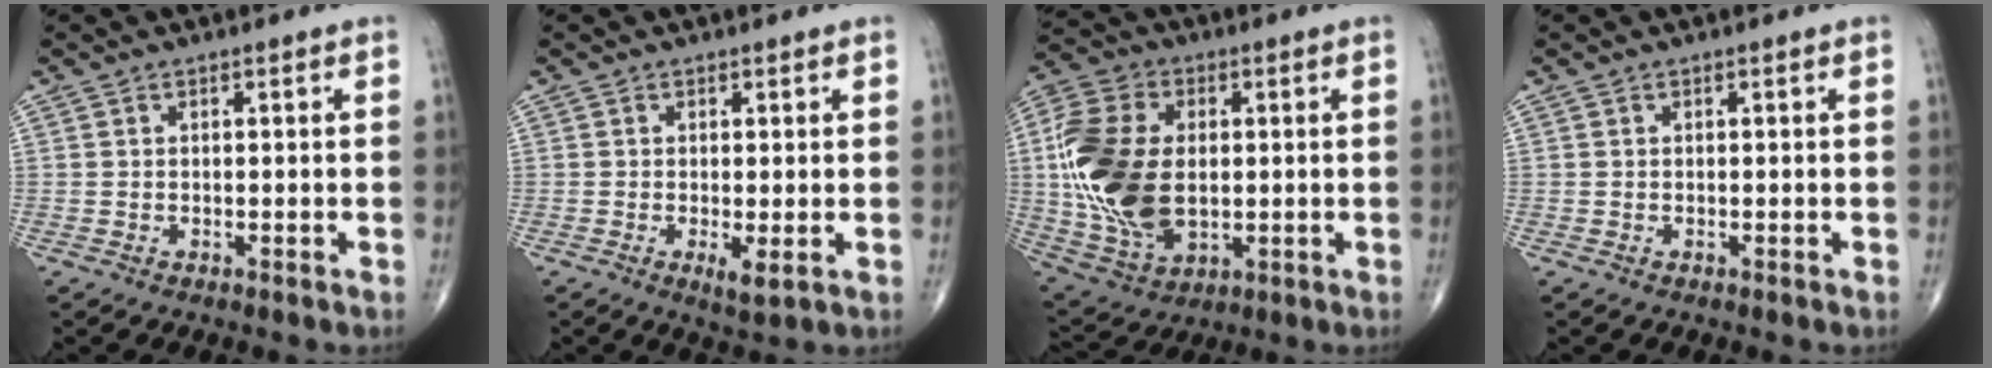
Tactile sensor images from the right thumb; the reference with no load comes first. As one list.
[{"total": 2.6, "force": [-0.4, 0.6, 2.5], "torque": [-0.046, -0.010, -0.007]}, {"total": 19.9, "force": [0.6, 12.7, 15.4], "torque": [-0.319, -0.007, 0.019]}, {"total": 0.0}]